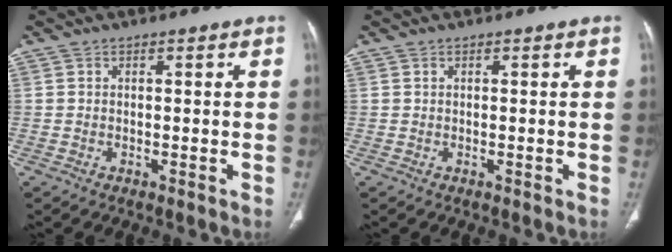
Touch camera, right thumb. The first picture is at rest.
{"total": 0.0}